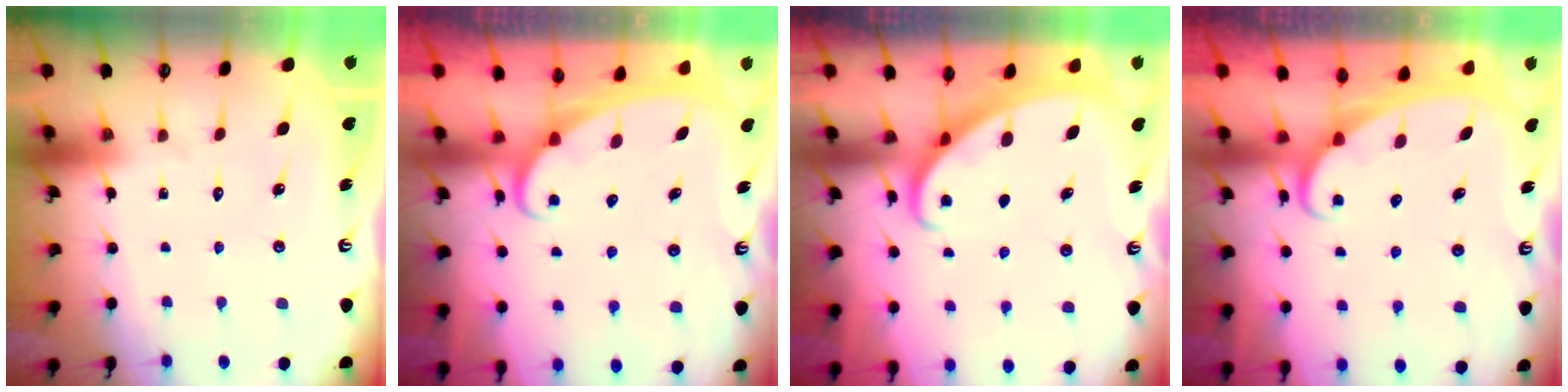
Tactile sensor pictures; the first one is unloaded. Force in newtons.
{"total": 2.5, "press": 2.5, "slide": 0.4}
{"total": 2.3, "press": 2.3, "slide": 0.2}
{"total": 2.4, "press": 2.4, "slide": 0.3}